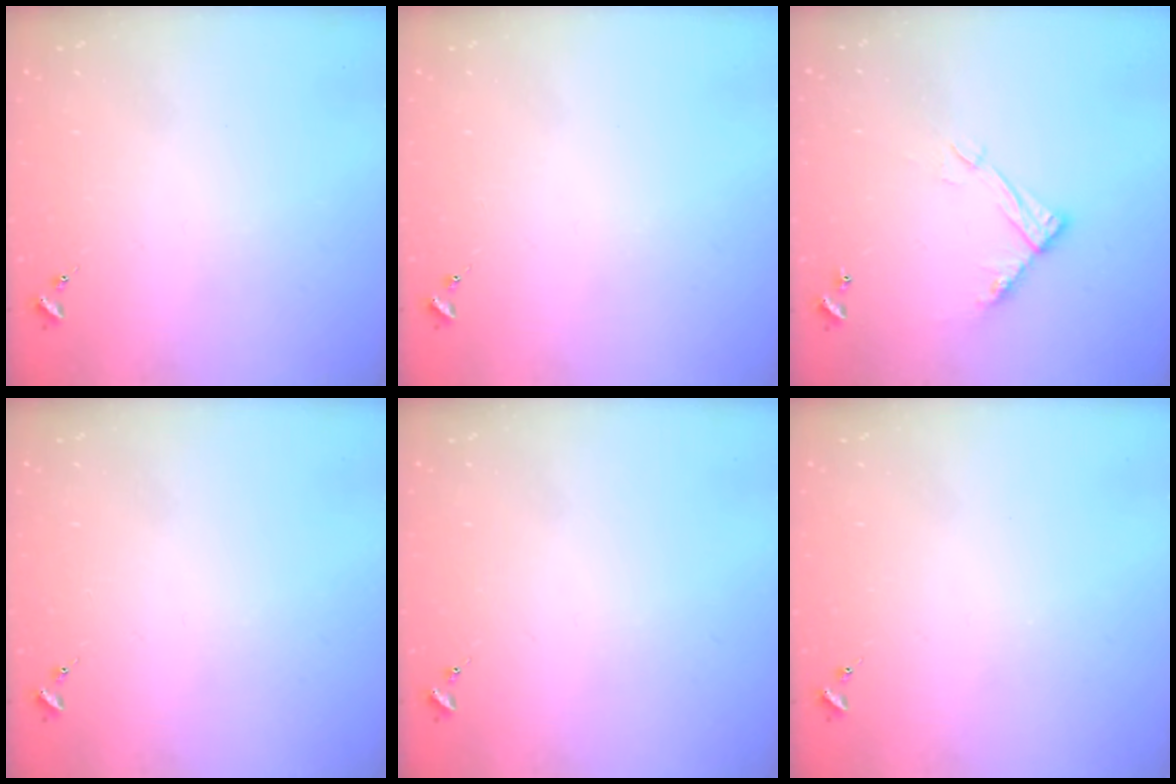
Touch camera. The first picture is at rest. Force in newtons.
{"total": 0.0}
{"total": 11.1, "press": 11.0, "slide": 0.5}
{"total": 0.0}
{"total": 0.0}
{"total": 0.0}